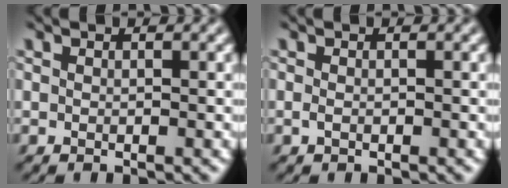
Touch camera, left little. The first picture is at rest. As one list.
[{"total": 0.7, "force": [-0.2, 0.4, 0.4], "torque": [-0.012, -0.001, -0.004]}]